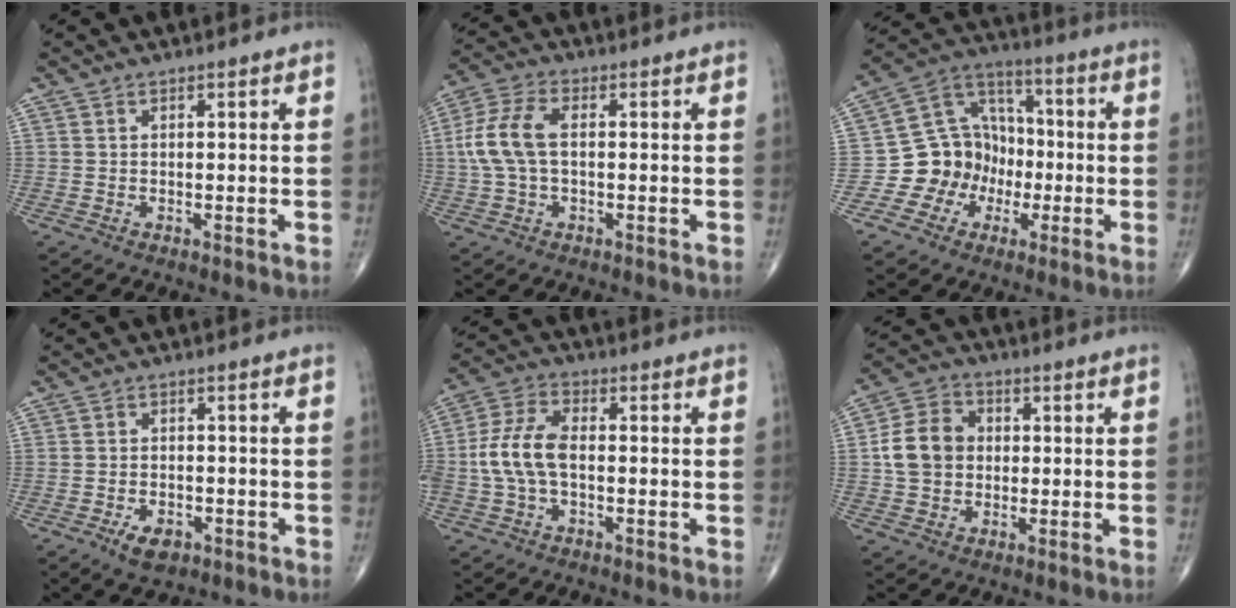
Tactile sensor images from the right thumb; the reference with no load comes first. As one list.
[{"total": 9.0, "force": [0.4, 4.9, 7.5], "torque": [-0.178, 0.022, 0.005]}, {"total": 13.3, "force": [-3.2, 11.9, 5.0], "torque": [-0.030, 0.061, -0.060]}, {"total": 4.9, "force": [-2.6, 2.8, 3.0], "torque": [-0.047, 0.007, -0.041]}, {"total": 9.8, "force": [-1.1, 5.4, 8.1], "torque": [-0.183, 0.029, -0.026]}, {"total": 9.6, "force": [0.1, 7.9, 5.5], "torque": [-0.085, 0.020, -0.006]}]